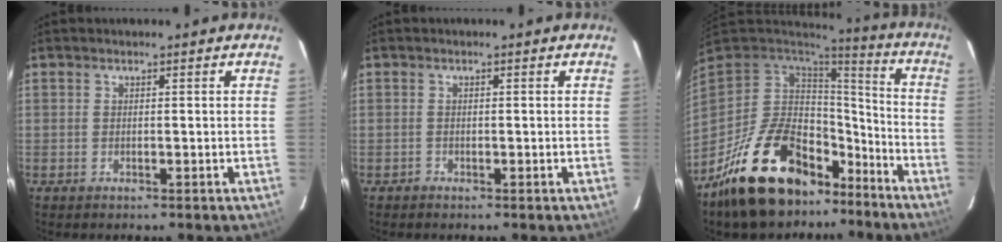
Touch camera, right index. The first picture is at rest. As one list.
[{"total": 0.6, "force": [-0.4, 0.3, -0.2], "torque": [0.002, 0.003, -0.010]}, {"total": 23.5, "force": [-17.4, 11.2, 11.2], "torque": [-0.212, 0.036, -0.266]}]